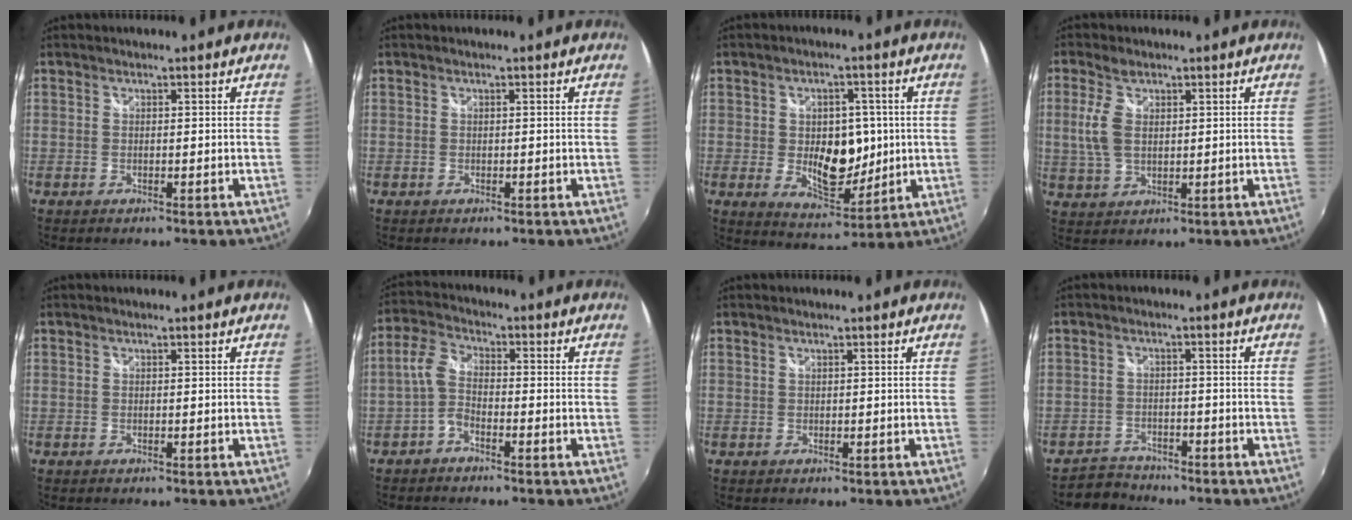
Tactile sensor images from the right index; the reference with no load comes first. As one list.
[{"total": 0.0}, {"total": 10.9, "force": [-0.4, 6.8, 8.5], "torque": [-0.138, -0.009, 0.004]}, {"total": 6.0, "force": [1.3, 3.5, 4.7], "torque": [-0.105, 0.007, 0.028]}, {"total": 0.0}, {"total": 4.3, "force": [-2.1, 2.2, 3.1], "torque": [-0.078, 0.016, -0.045]}, {"total": 0.0}, {"total": 4.6, "force": [-4.2, 1.9, -0.3], "torque": [-0.010, 0.008, -0.075]}]